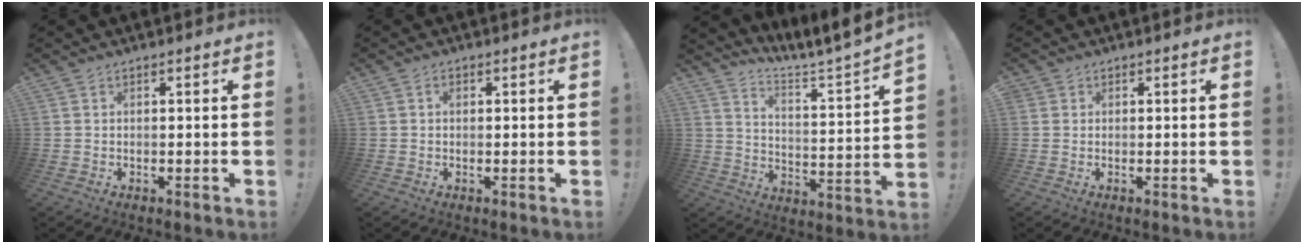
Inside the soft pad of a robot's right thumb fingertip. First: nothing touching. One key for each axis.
{"total": 0.9, "fx": -0.2, "fy": 0.6, "fz": 0.6, "tx": -0.012, "ty": 0.005, "tz": -0.005}
{"total": 6.3, "fx": 4.9, "fy": -0.7, "fz": 3.9, "tx": -0.058, "ty": -0.069, "tz": 0.069}
{"total": 1.2, "fx": 0.7, "fy": 1.0, "fz": 0.1, "tx": -0.005, "ty": -0.001, "tz": 0.014}